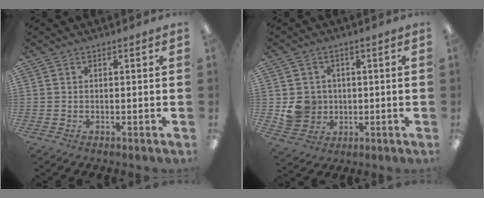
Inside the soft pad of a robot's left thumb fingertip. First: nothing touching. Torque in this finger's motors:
{"motor_torque": [-0.03, 0.07, 0.39, -0.43, 0.00]}